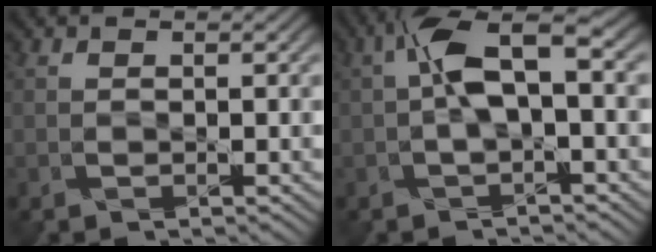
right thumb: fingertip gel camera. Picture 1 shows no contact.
{"total": 5.5, "force": [0.6, 1.7, 5.2], "torque": [-0.107, 0.017, 0.005]}